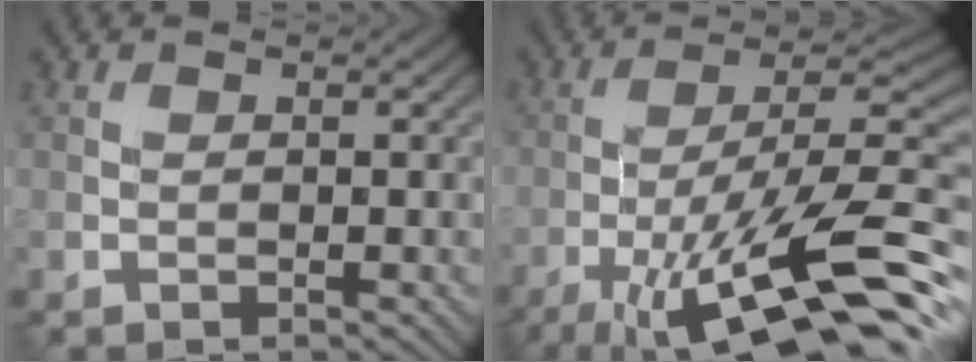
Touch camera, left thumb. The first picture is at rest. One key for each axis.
{"total": 18.4, "fx": -8.3, "fy": 4.8, "fz": 15.7, "tx": -0.255, "ty": -0.004, "tz": -0.150}